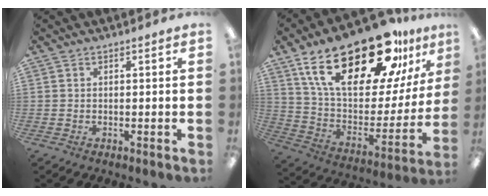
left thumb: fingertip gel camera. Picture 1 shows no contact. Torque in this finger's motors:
{"motor_torque": [0.86, 0.93, 1.36, -1.41, 0.49]}